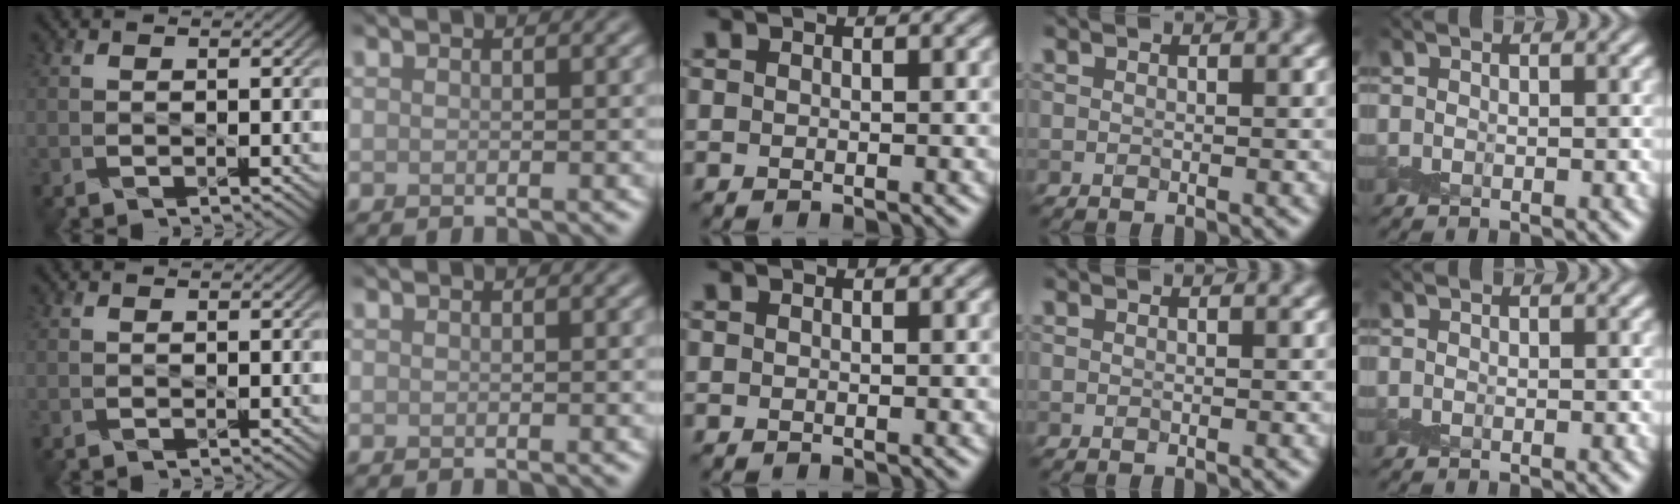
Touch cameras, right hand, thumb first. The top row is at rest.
{}